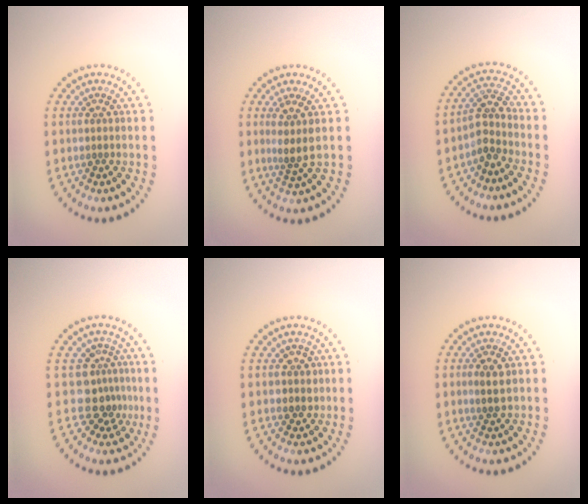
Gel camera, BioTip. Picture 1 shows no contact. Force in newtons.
{"total": 2.3, "press": 1.7, "slide": 1.6}
{"total": 2.6, "press": 2.0, "slide": 1.7}
{"total": 3.3, "press": 2.3, "slide": 2.3}
{"total": 1.7, "press": 1.6, "slide": 0.7}
{"total": 1.8, "press": 1.8, "slide": 0.5}